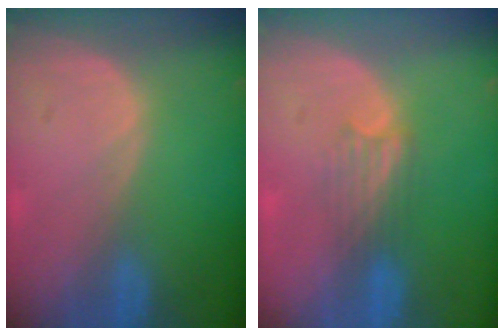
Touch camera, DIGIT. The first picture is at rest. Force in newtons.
{"total": 3.2, "press": 2.9, "slide": 1.4}